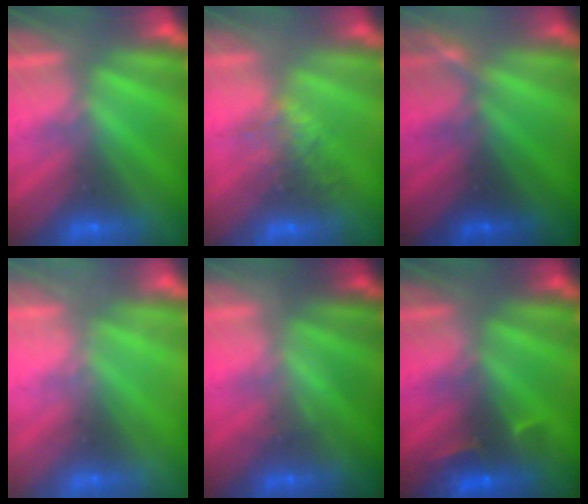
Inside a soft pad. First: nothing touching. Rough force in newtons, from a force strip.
{"total": 3.9}
{"total": 1.2}
{"total": 2.0}
{"total": 2.0}
{"total": 3.3}